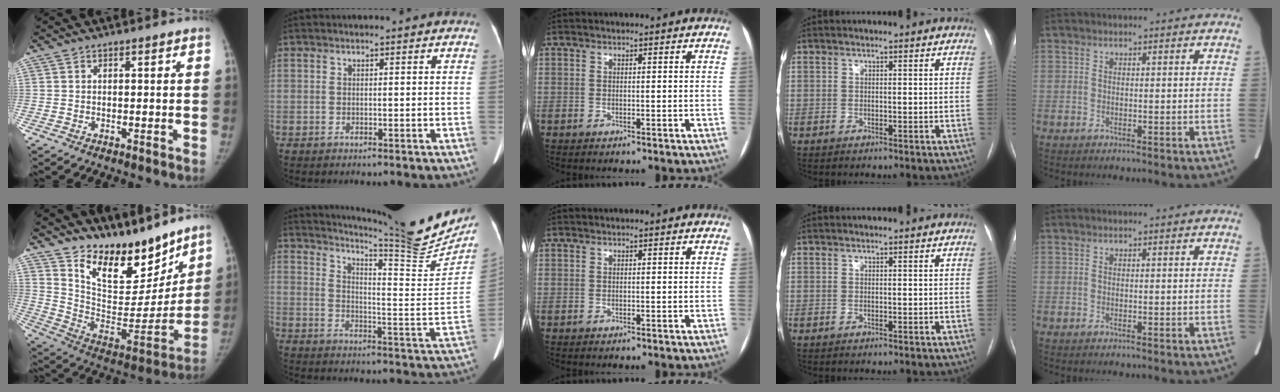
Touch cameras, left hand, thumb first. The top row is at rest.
{"thumb": {"total": 19.7, "force": [15.4, 8.4, 9.0], "torque": [-0.079, -0.110, 0.260]}, "index": {"total": 19.7, "force": [17.9, 0.2, 8.3], "torque": [-0.133, -0.076, 0.234]}}